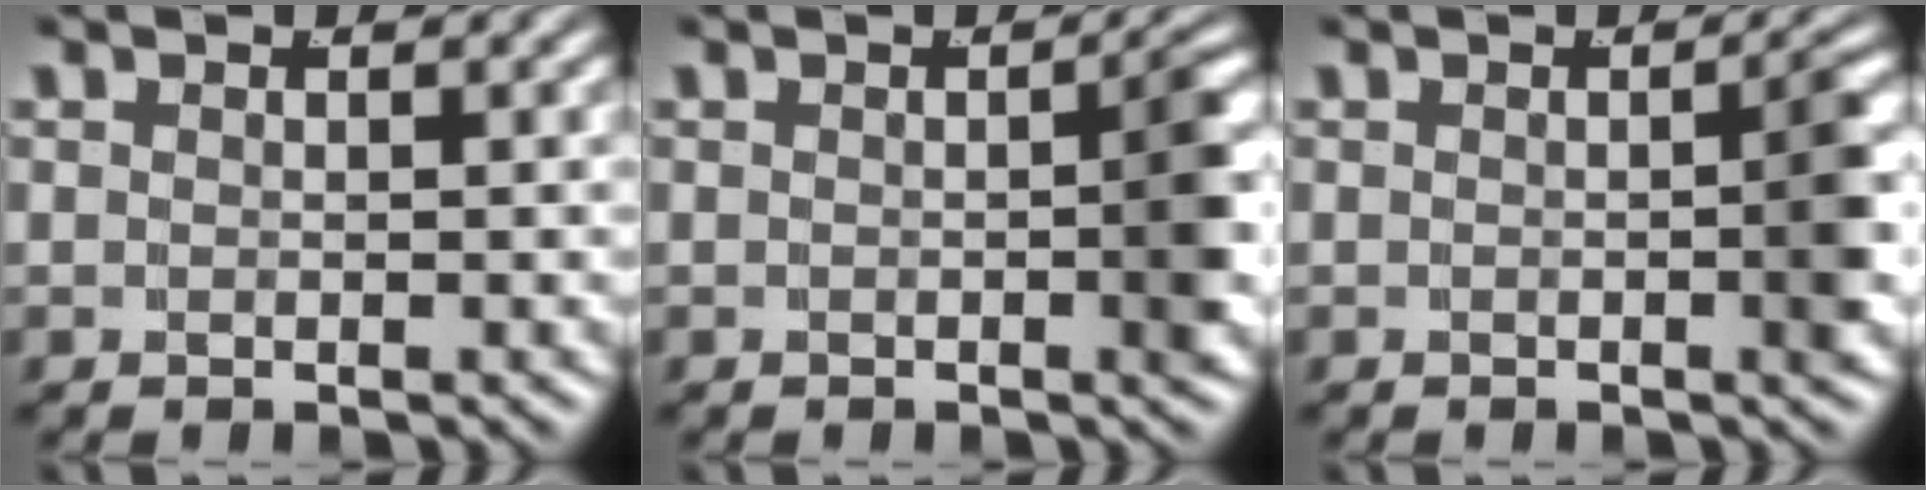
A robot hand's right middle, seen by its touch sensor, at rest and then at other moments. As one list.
[{"total": 2.9, "force": [-0.5, 0.6, 2.8], "torque": [-0.029, 0.003, -0.010]}, {"total": 2.6, "force": [-0.4, 0.4, 2.6], "torque": [-0.026, 0.006, -0.009]}]